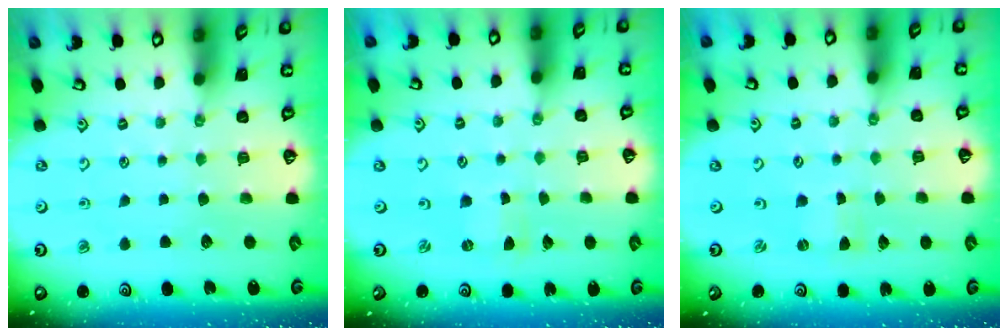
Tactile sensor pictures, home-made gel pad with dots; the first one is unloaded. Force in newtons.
{"total": 0.0}
{"total": 0.0}